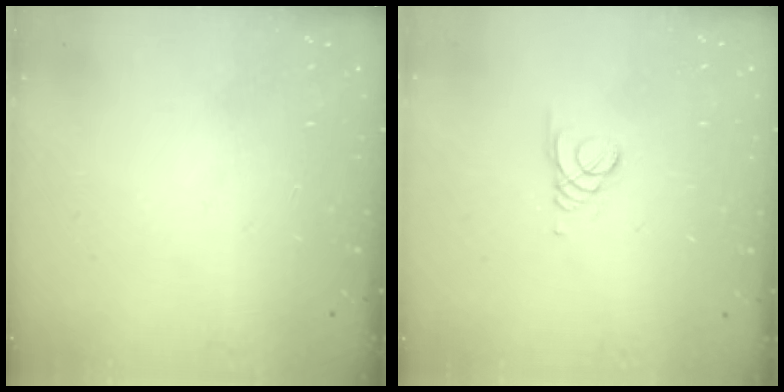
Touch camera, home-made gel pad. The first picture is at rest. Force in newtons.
{"total": 1.5, "press": 1.5, "slide": 0.1}